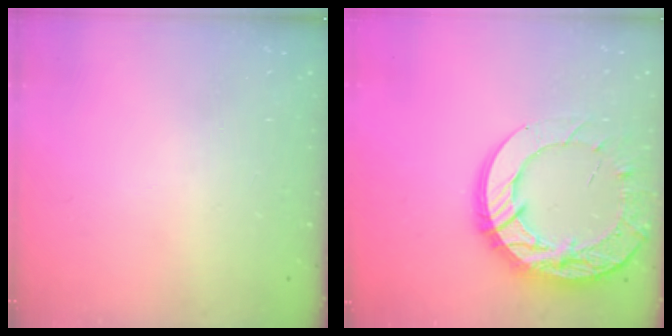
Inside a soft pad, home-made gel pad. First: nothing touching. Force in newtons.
{"total": 21.2, "press": 21.1, "slide": 2.1}